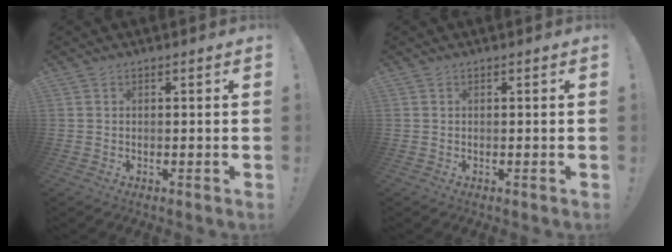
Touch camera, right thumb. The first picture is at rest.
{"total": 0.0}